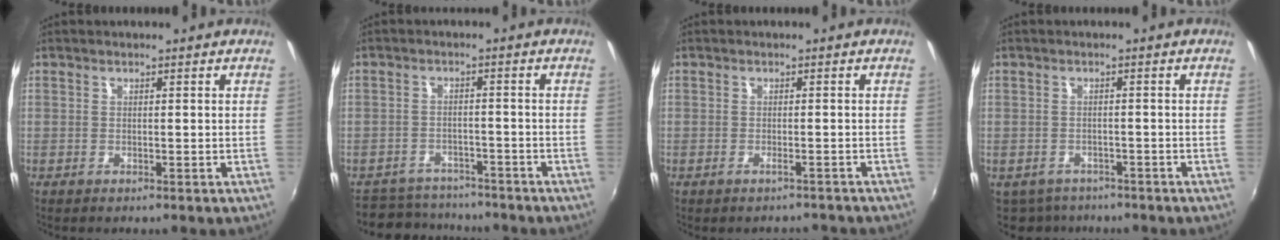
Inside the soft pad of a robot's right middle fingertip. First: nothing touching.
{"total": 8.9, "force": [-8.0, 3.7, 1.5], "torque": [-0.049, 0.010, -0.118]}
{"total": 3.2, "force": [-3.0, 0.7, 0.8], "torque": [-0.014, -0.008, -0.038]}
{"total": 5.3, "force": [-4.3, 3.0, 1.0], "torque": [-0.033, -0.012, -0.064]}